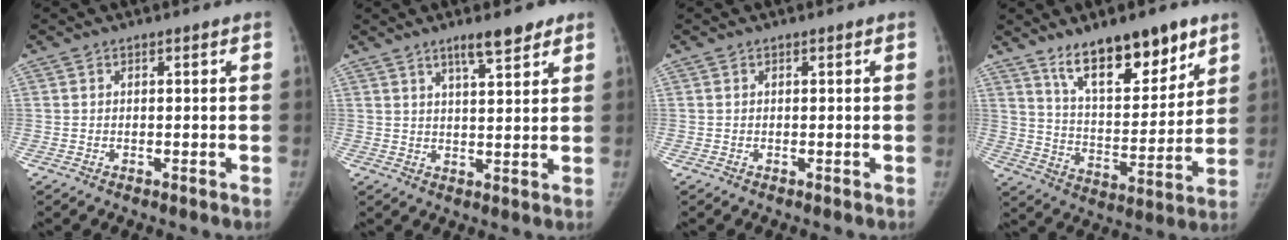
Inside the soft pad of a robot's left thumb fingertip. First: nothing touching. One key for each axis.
{"total": 6.6, "fx": 4.6, "fy": 1.5, "fz": 4.6, "tx": -0.058, "ty": -0.025, "tz": 0.072}
{"total": 0.0}
{"total": 17.5, "fx": 11.6, "fy": 6.7, "fz": 11.3, "tx": -0.129, "ty": -0.073, "tz": 0.201}